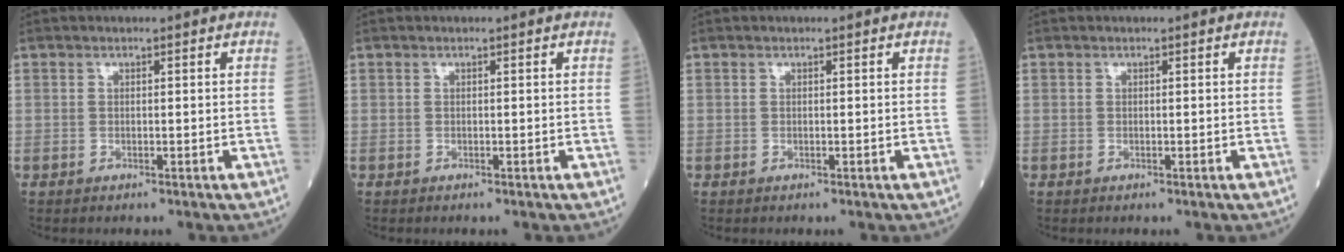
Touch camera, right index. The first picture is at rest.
{"total": 0.0}
{"total": 0.0}
{"total": 0.0}